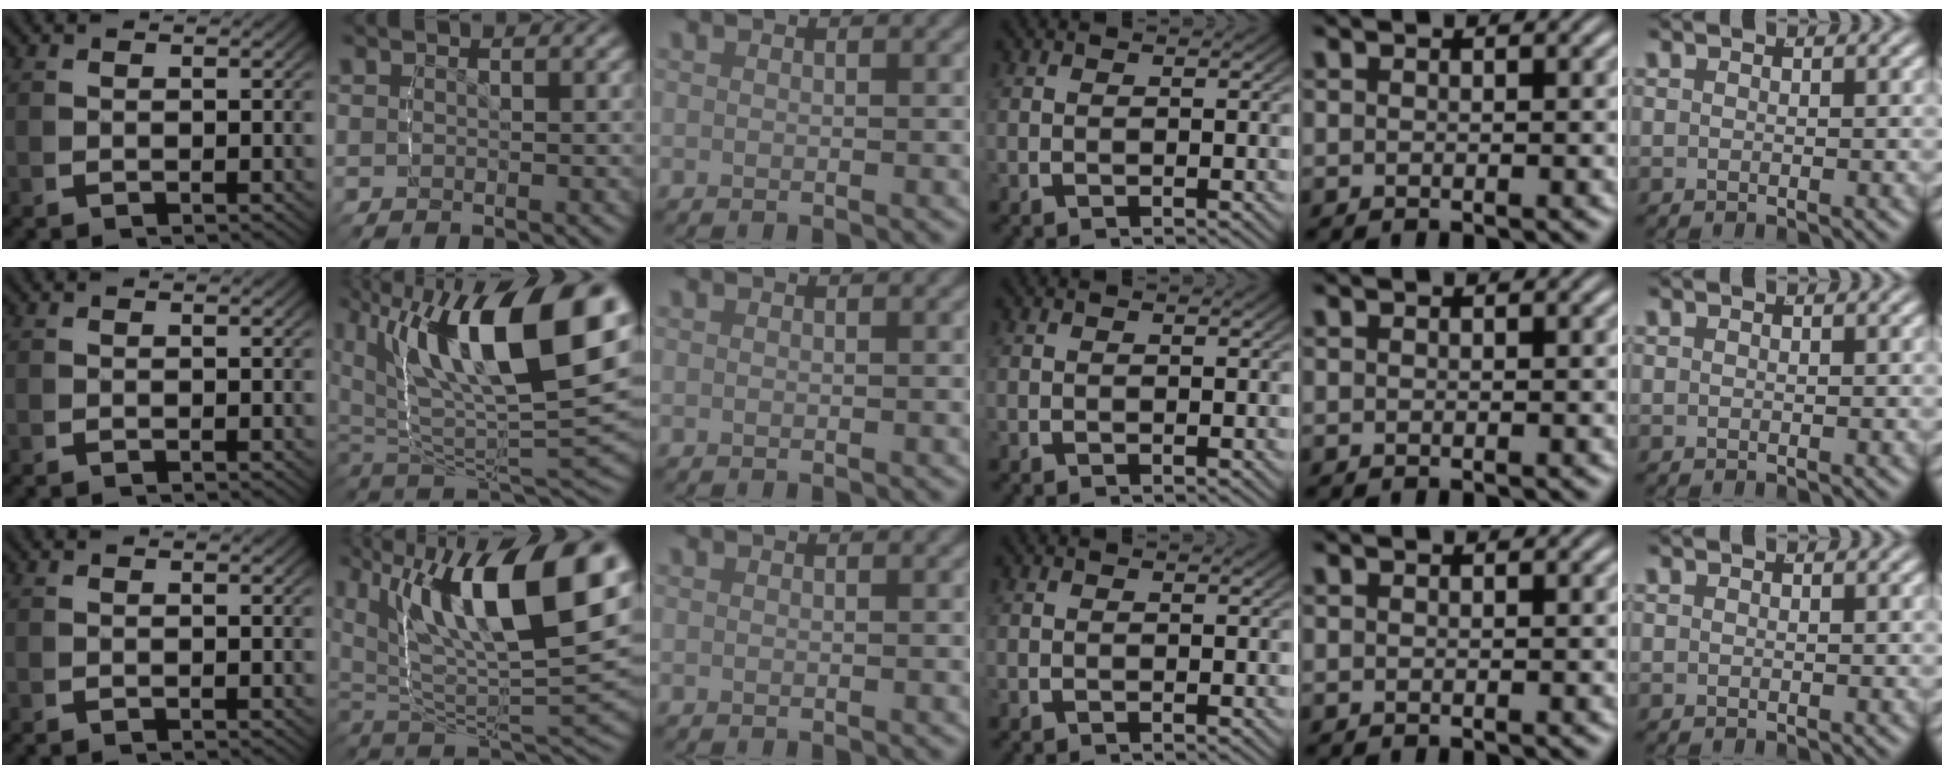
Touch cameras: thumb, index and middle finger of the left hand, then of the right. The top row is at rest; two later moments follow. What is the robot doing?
{"motion": "lift_and_place", "object": "glue stick"}